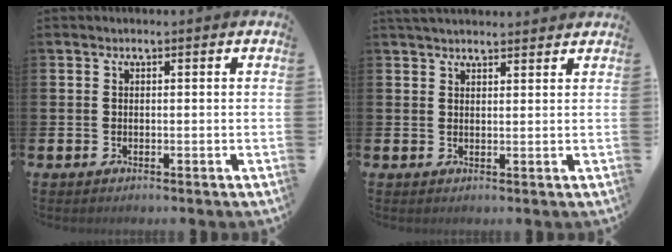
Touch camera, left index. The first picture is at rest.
{"total": 2.7, "force": [2.6, 0.4, 0.5], "torque": [-0.009, -0.008, 0.047]}